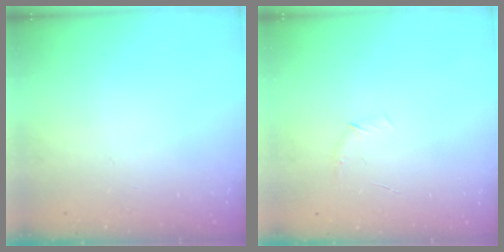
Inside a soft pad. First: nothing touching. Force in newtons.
{"total": 3.8, "press": 3.6, "slide": 1.2}